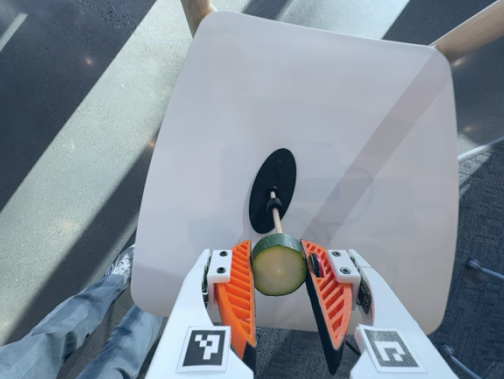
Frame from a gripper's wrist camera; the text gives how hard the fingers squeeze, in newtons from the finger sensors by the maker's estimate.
{"total": 10.9, "left": 11.2, "right": 10.6}